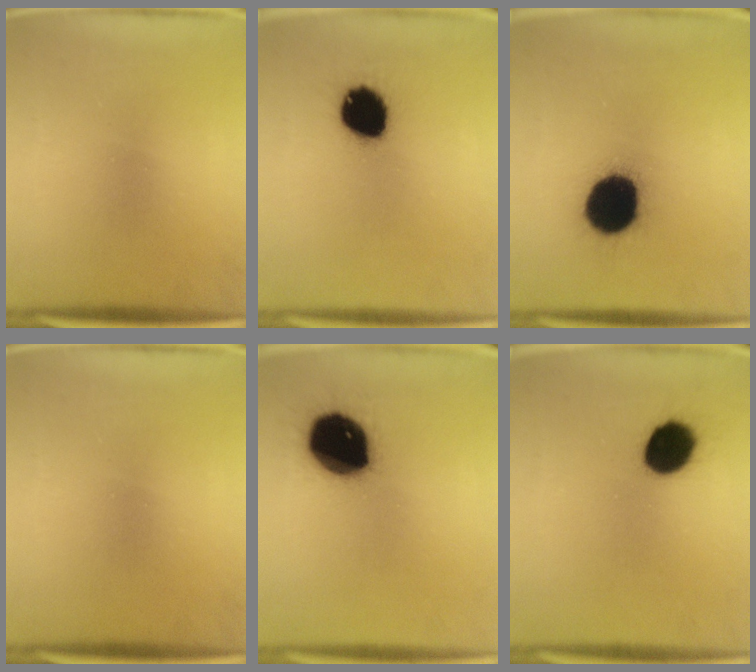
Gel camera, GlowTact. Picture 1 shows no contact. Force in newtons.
{"total": 13.5}
{"total": 18.5}
{"total": 0.0}
{"total": 20.1}
{"total": 10.5}